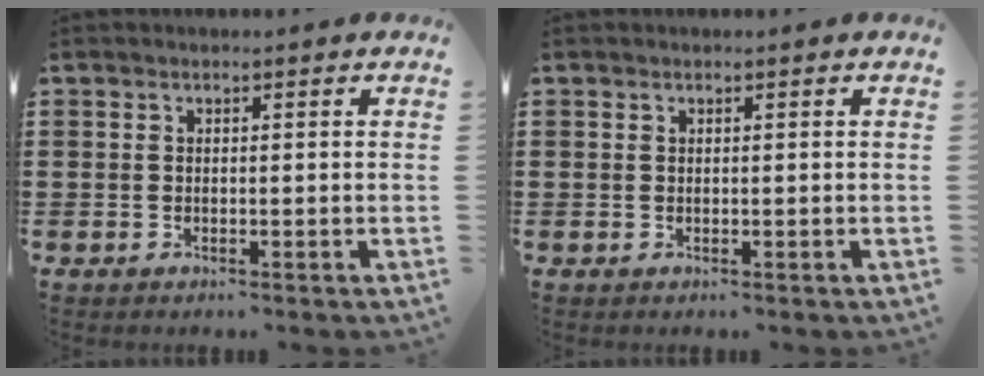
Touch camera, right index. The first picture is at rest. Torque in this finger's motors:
{"motor_torque": [0.14, 0.34, 0.02, 0.00]}